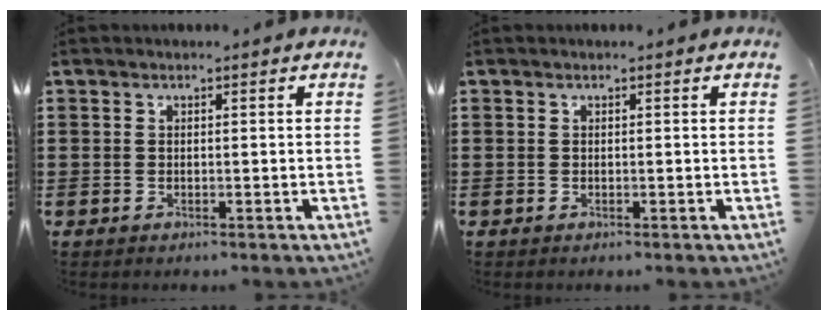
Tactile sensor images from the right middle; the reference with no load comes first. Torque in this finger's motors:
{"motor_torque": [-0.05, -0.02, 0.00, 0.00]}